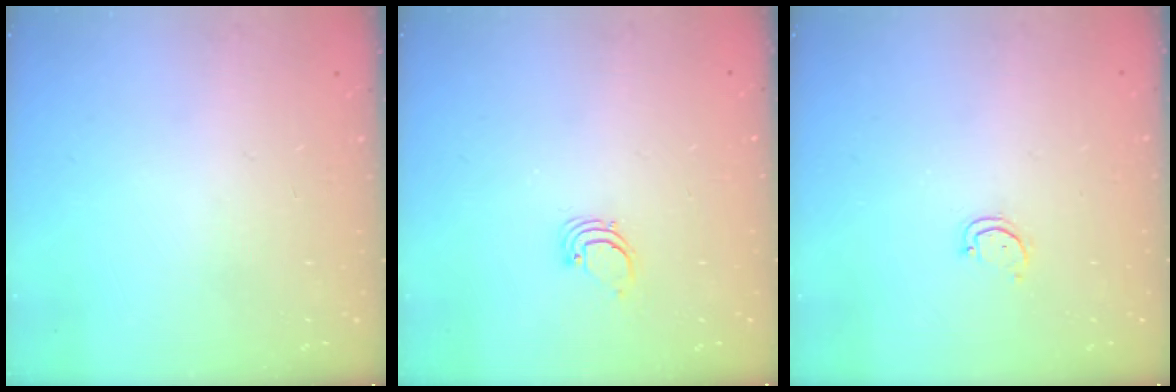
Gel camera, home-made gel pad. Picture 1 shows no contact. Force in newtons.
{"total": 1.7, "press": 1.7, "slide": 0.1}
{"total": 2.6, "press": 2.6, "slide": 0.2}